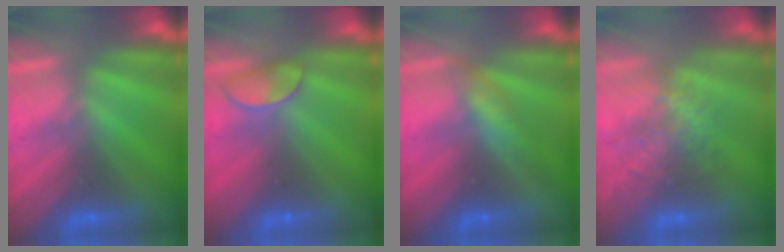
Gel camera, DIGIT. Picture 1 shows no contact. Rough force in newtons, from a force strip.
{"total": 2.5}
{"total": 4.6}
{"total": 3.0}